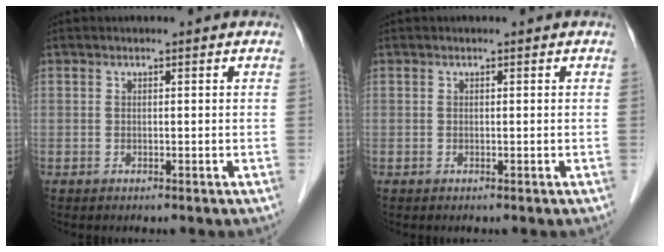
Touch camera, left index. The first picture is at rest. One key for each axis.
{"total": 0.0}